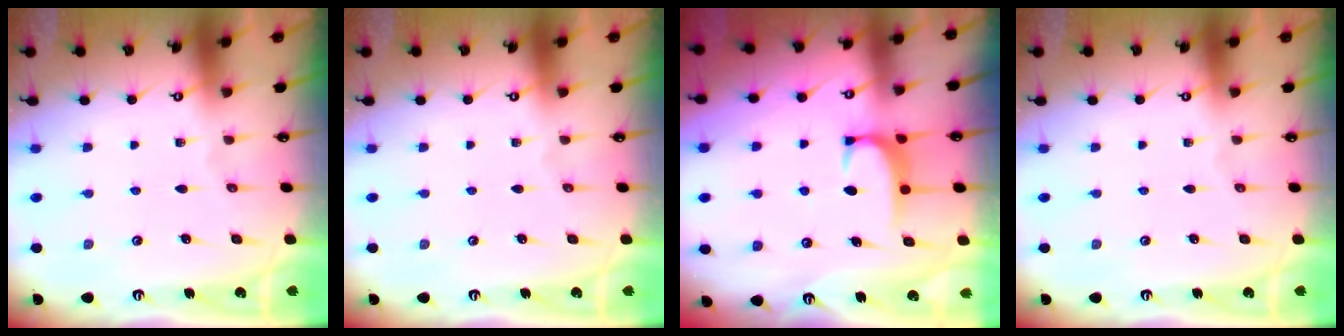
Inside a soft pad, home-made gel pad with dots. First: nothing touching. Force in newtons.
{"total": 0.0}
{"total": 1.8, "press": 1.8, "slide": 0.4}
{"total": 0.0}